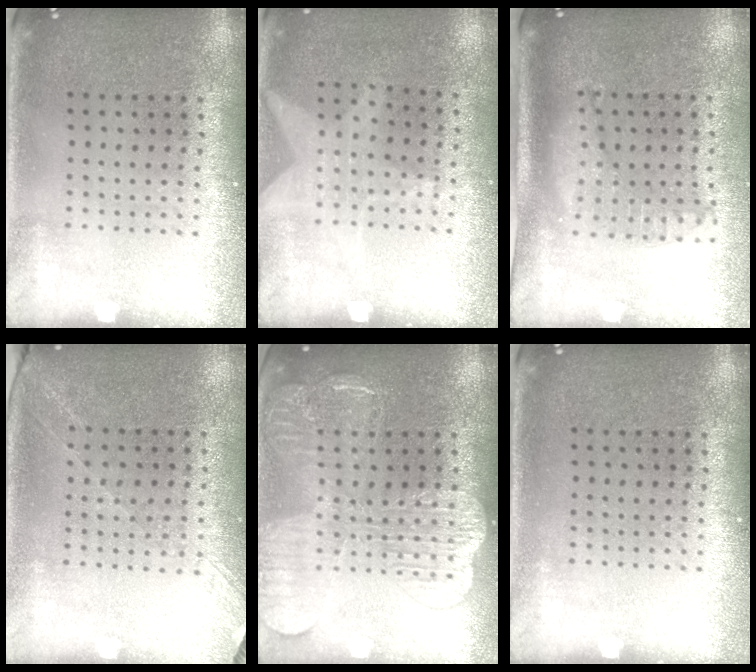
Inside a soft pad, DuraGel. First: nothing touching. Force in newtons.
{"total": 1.1, "press": 0.8, "slide": 0.8}
{"total": 1.2, "press": 1.2, "slide": 0.2}
{"total": 1.2, "press": 1.1, "slide": 0.6}
{"total": 3.9, "press": 3.8, "slide": 0.6}
{"total": 0.0}